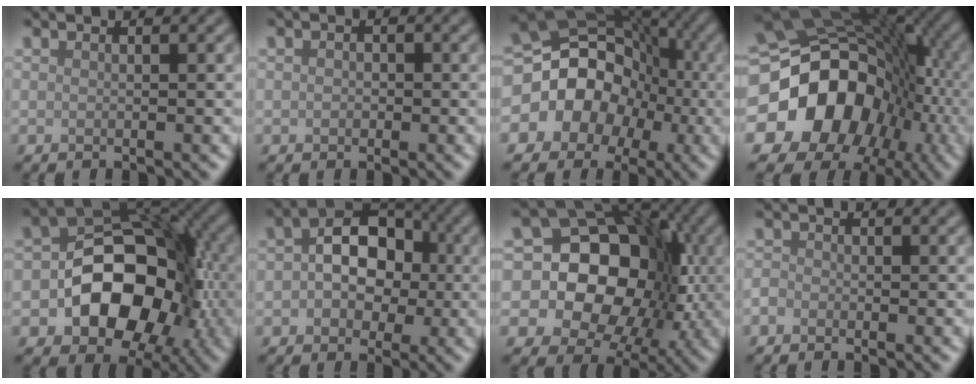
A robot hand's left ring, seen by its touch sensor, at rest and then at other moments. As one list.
[{"total": 0.8, "force": [-0.1, 0.8, 0.4], "torque": [-0.004, -0.004, -0.004]}, {"total": 13.9, "force": [-1.6, 12.2, 6.5], "torque": [-0.122, 0.034, -0.063]}, {"total": 21.0, "force": [-4.8, 17.0, 11.2], "torque": [-0.196, -0.025, -0.096]}, {"total": 12.6, "force": [-3.0, 8.7, 8.6], "torque": [-0.106, -0.004, -0.050]}, {"total": 6.9, "force": [0.3, 5.0, 4.8], "torque": [-0.057, 0.008, -0.007]}, {"total": 17.1, "force": [0.3, 14.0, 9.7], "torque": [-0.150, 0.031, -0.024]}, {"total": 0.9, "force": [-0.6, 0.5, 0.3], "torque": [-0.004, 0.000, -0.016]}]